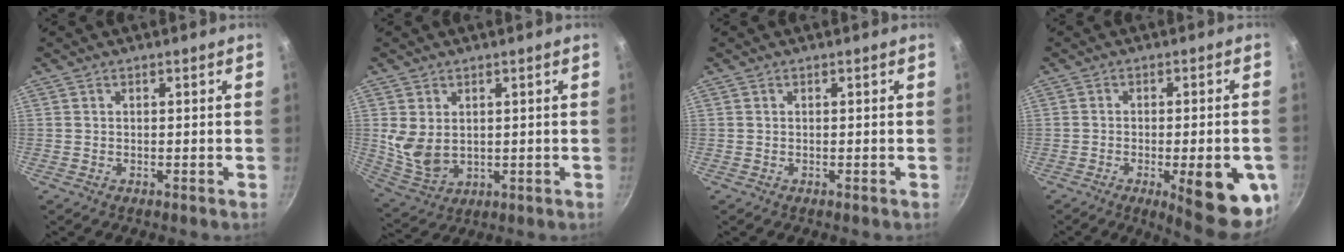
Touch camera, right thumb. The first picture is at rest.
{"total": 7.7, "force": [1.5, 5.3, 5.4], "torque": [-0.096, -0.023, 0.046]}
{"total": 0.0}
{"total": 15.4, "force": [-4.9, 4.7, 13.8], "torque": [-0.146, 0.007, -0.059]}